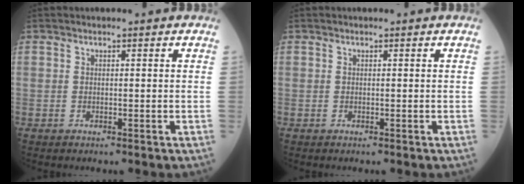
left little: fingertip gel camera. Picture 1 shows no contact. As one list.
[{"total": 0.0}]